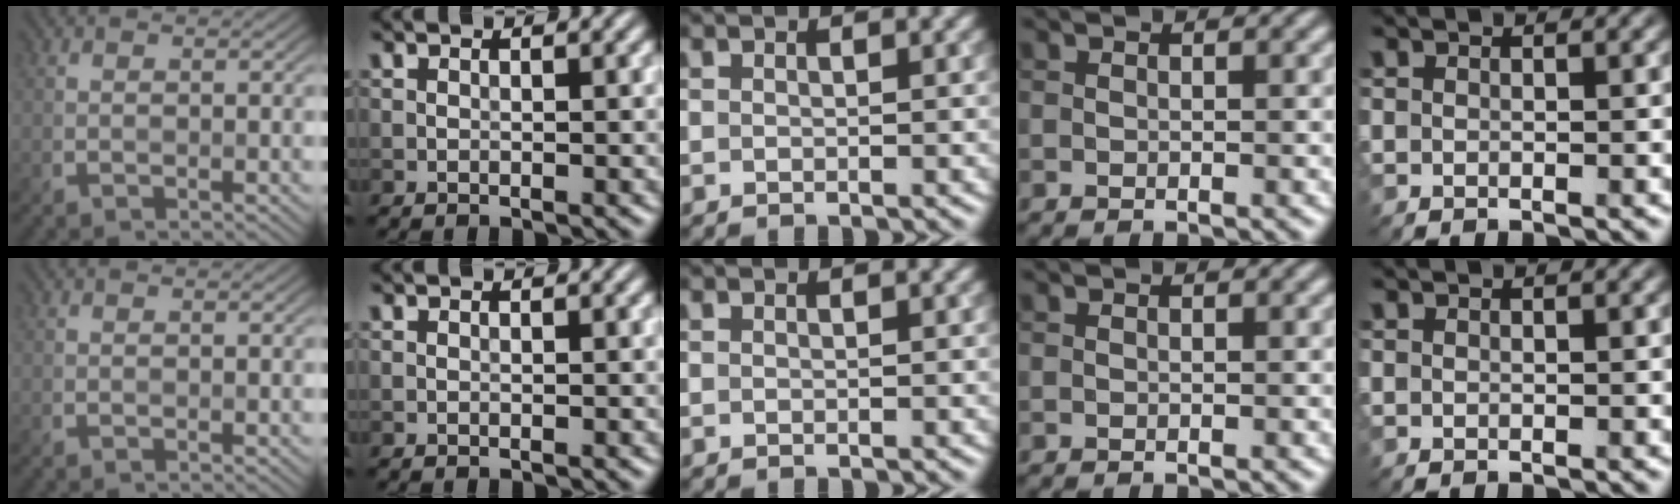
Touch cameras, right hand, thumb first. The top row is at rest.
{}